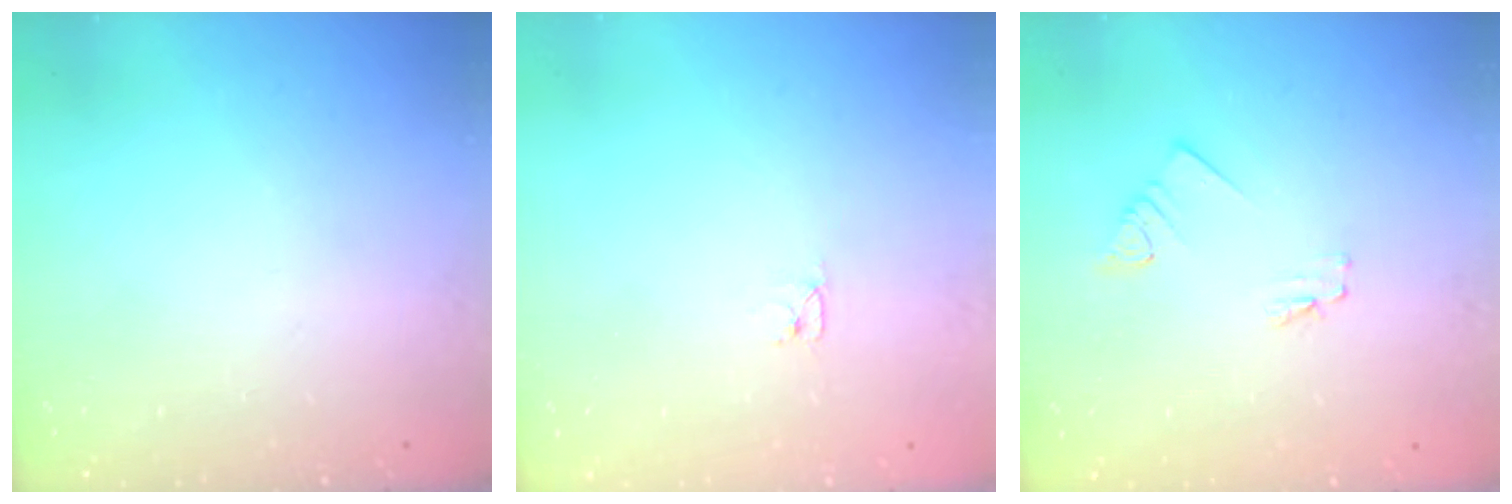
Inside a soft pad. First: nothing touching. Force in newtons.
{"total": 2.6, "press": 2.6, "slide": 0.3}
{"total": 1.6, "press": 1.6, "slide": 0.1}